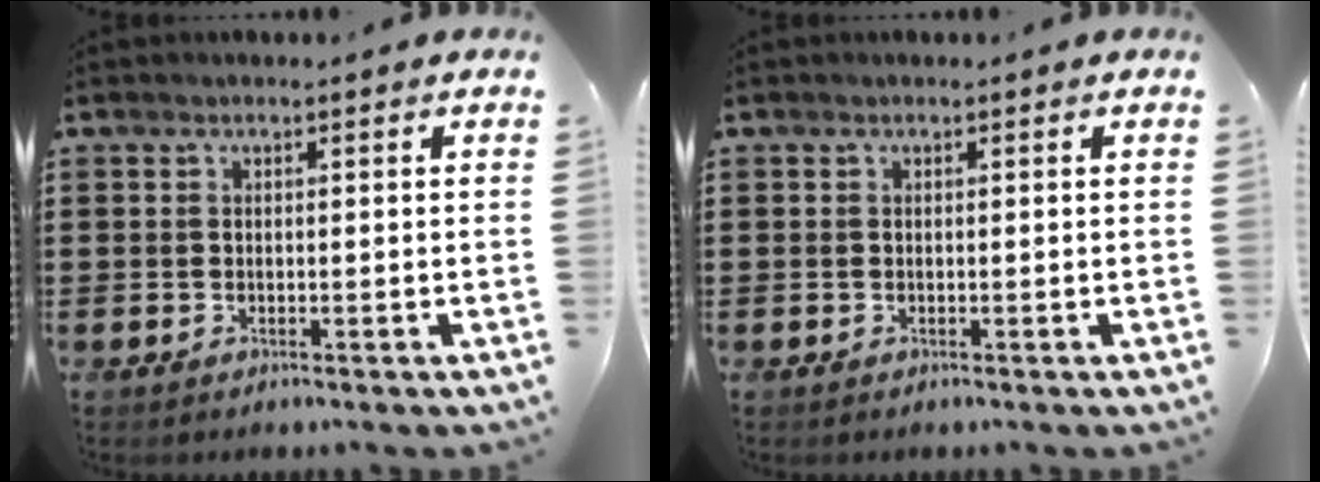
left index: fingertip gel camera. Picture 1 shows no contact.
{"total": 0.0}